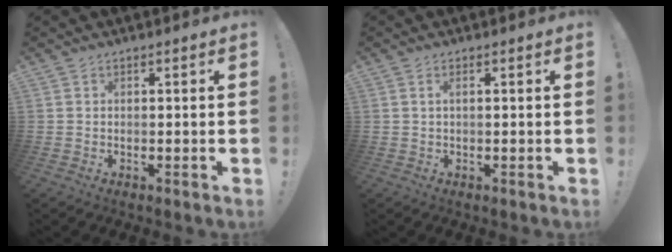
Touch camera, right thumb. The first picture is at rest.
{"total": 1.4, "force": [0.4, 0.1, 1.3], "torque": [-0.027, 0.001, 0.006]}